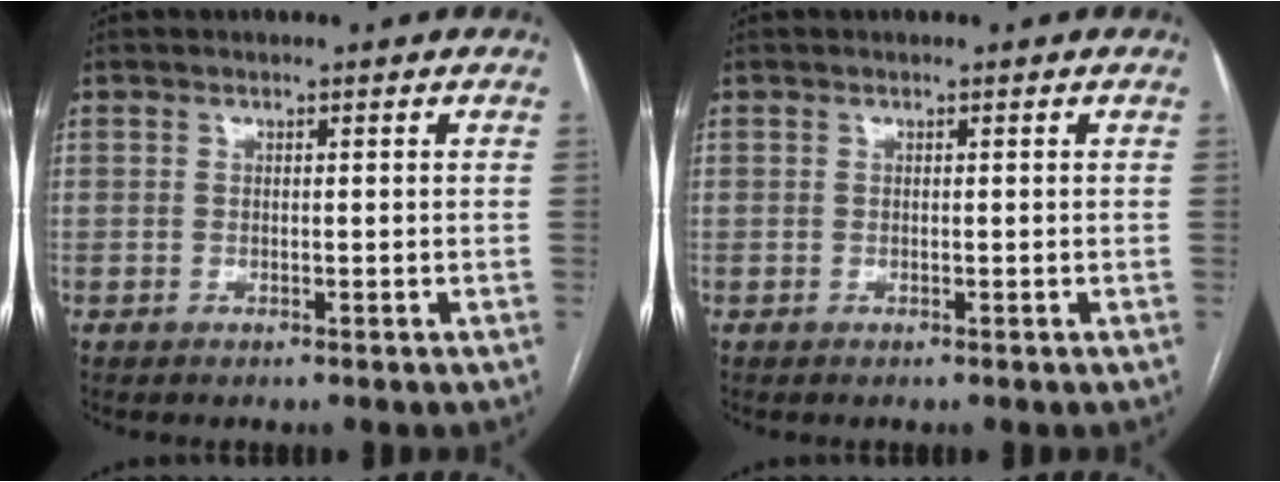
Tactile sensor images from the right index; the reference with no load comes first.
{"total": 0.0}